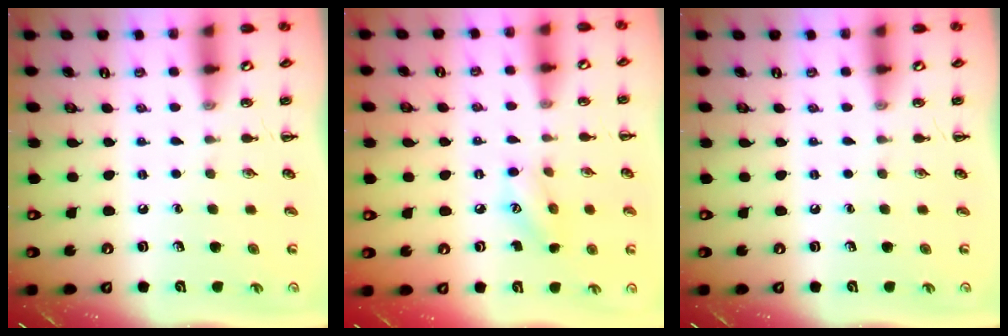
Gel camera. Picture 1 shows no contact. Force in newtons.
{"total": 7.2, "press": 7.2, "slide": 0.7}
{"total": 0.0}